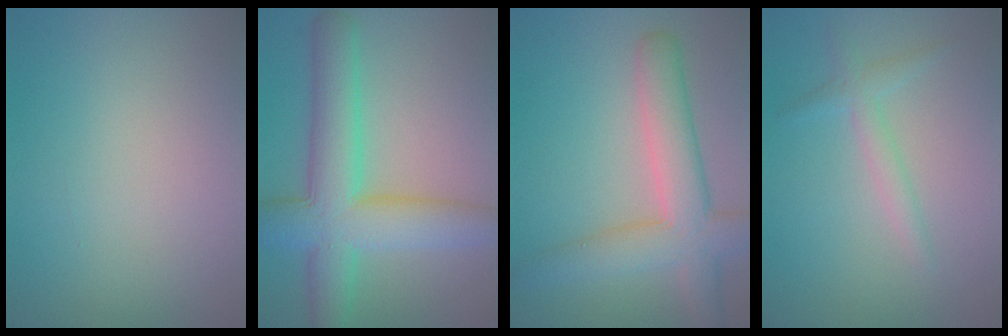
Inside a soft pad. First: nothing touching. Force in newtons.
{"total": 8.5, "press": 8.5, "slide": 0.3}
{"total": 6.2, "press": 6.2, "slide": 0.3}
{"total": 1.9, "press": 1.9, "slide": 0.1}